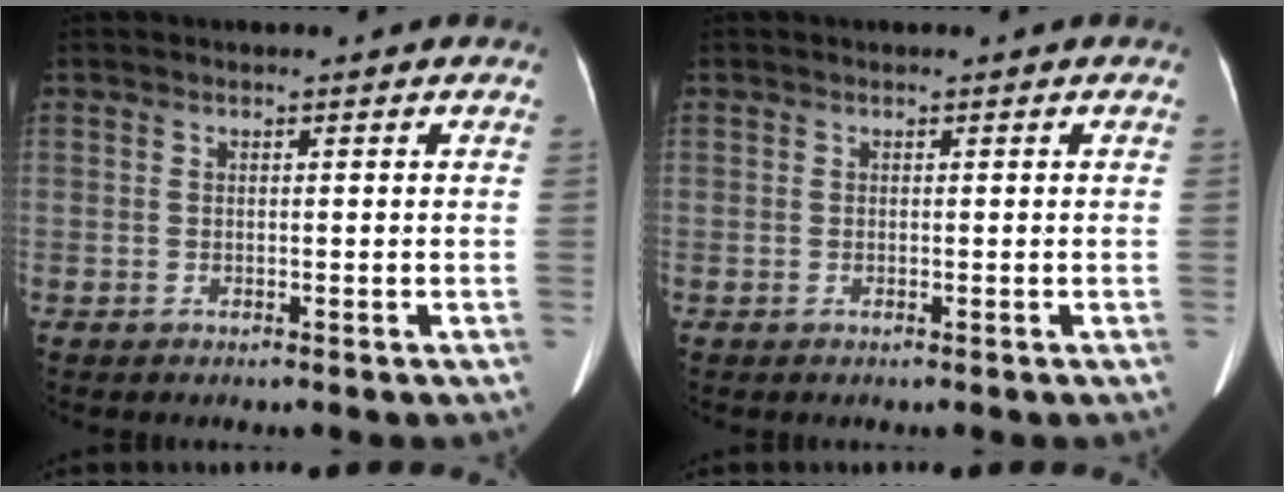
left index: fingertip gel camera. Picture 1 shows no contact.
{"total": 0.0}